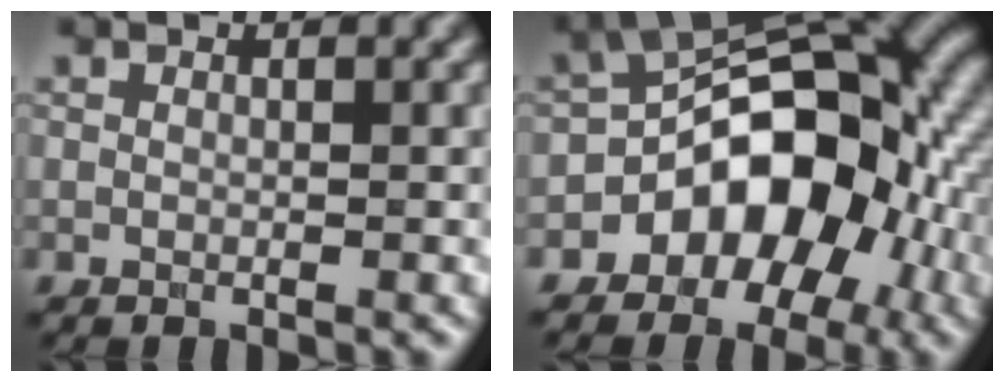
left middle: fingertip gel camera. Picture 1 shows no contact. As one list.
[{"total": 11.3, "force": [-3.2, 7.4, 7.9], "torque": [-0.089, 0.018, -0.061]}]